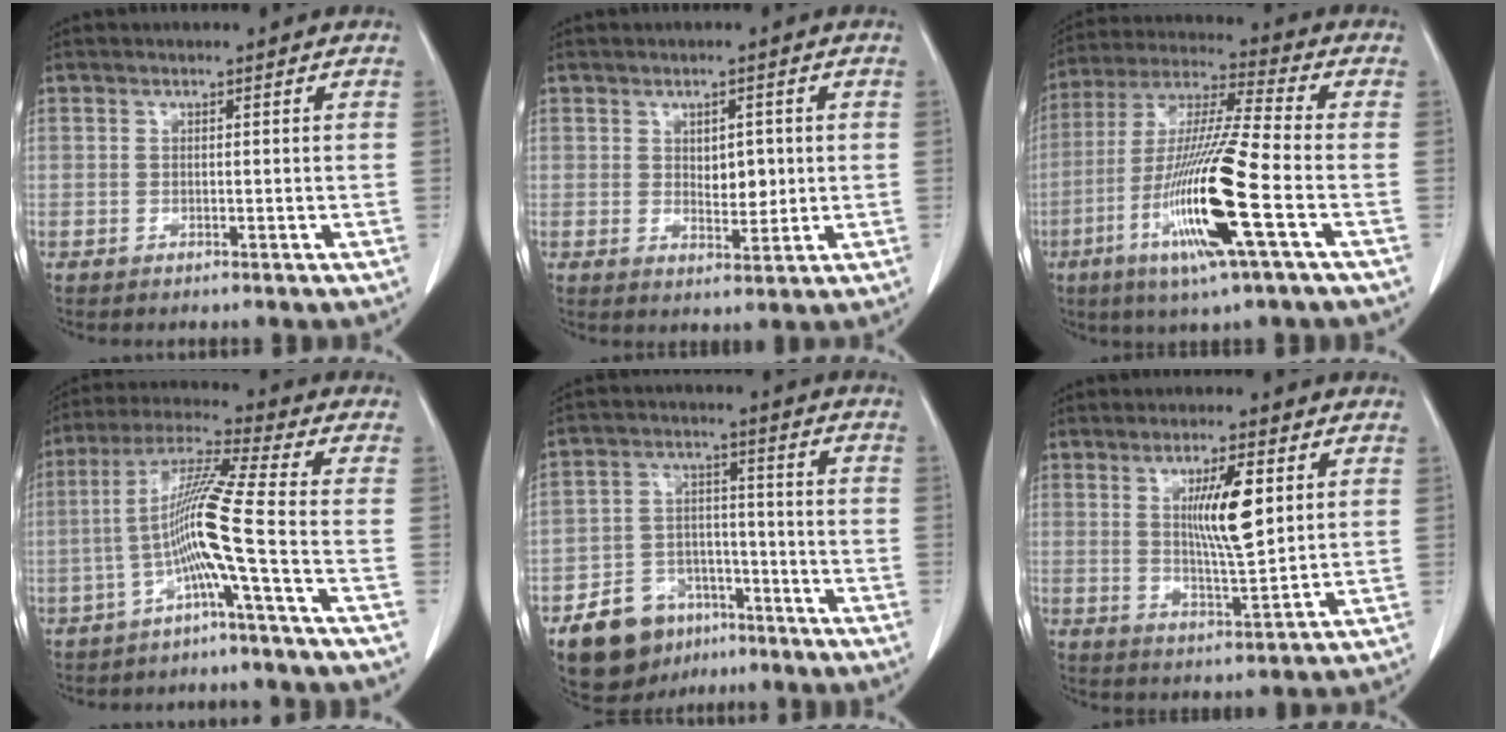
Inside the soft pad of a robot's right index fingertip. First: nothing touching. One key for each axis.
{"total": 3.9, "fx": 0.6, "fy": 2.1, "fz": 3.3, "tx": -0.047, "ty": -0.007, "tz": 0.016}
{"total": 17.2, "fx": -5.9, "fy": -0.2, "fz": 16.2, "tx": -0.332, "ty": -0.022, "tz": -0.116}
{"total": 9.6, "fx": -3.0, "fy": -2.2, "fz": 8.9, "tx": -0.181, "ty": 0.014, "tz": -0.060}
{"total": 10.8, "fx": -6.9, "fy": 7.2, "fz": 4.2, "tx": -0.078, "ty": 0.020, "tz": -0.106}
{"total": 8.4, "fx": 2.4, "fy": 1.1, "fz": 8.0, "tx": -0.137, "ty": -0.008, "tz": 0.043}